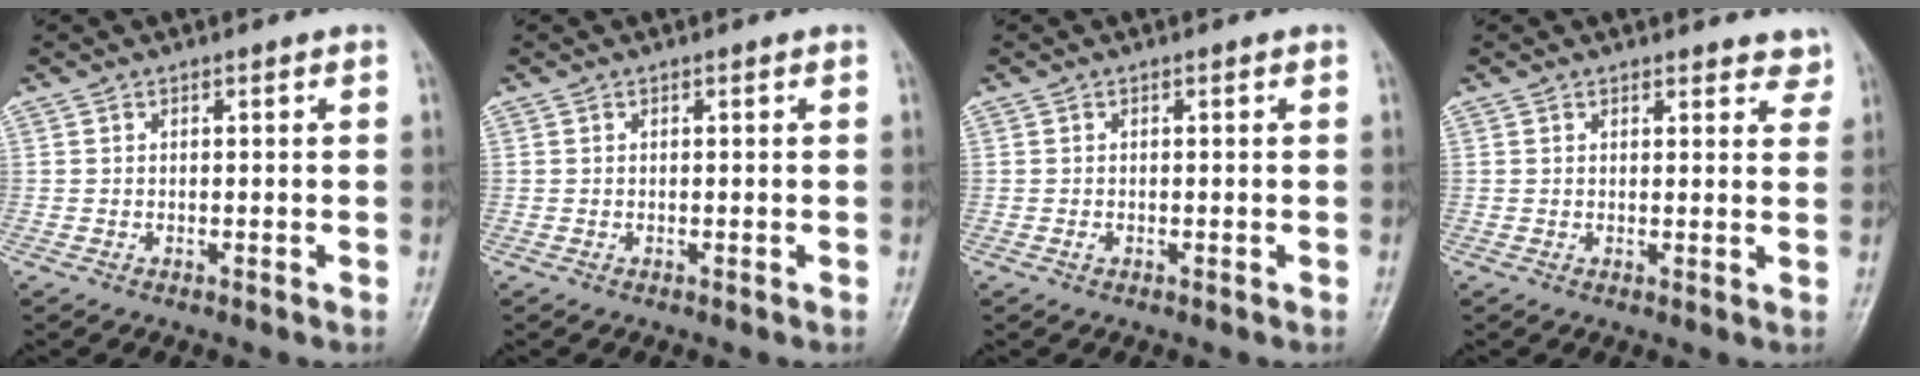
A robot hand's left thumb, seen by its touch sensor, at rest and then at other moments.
{"total": 0.0}
{"total": 0.5, "force": [-0.3, 0.3, 0.2], "torque": [-0.006, 0.006, -0.003]}
{"total": 3.6, "force": [3.3, 1.4, 0.8], "torque": [0.021, -0.016, 0.026]}